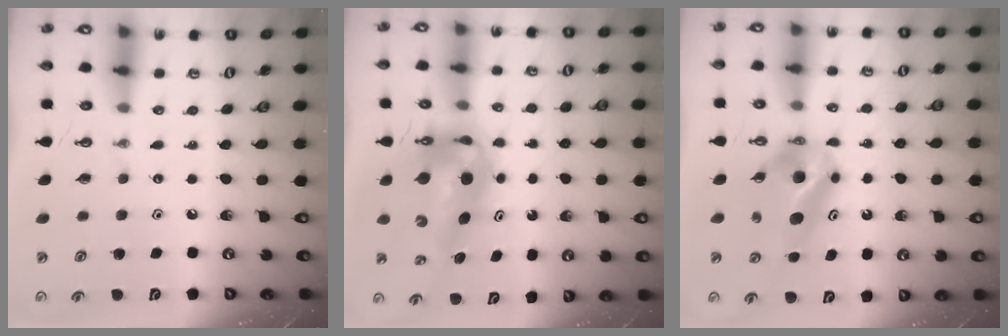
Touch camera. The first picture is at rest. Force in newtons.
{"total": 9.3, "press": 8.3, "slide": 4.1}
{"total": 6.5, "press": 6.2, "slide": 2.0}